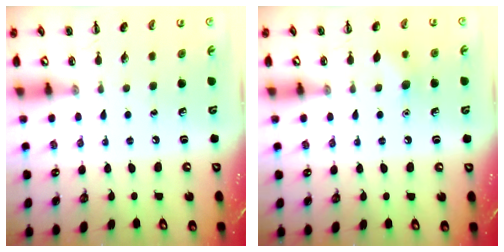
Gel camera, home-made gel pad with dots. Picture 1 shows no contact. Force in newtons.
{"total": 7.0, "press": 6.7, "slide": 1.9}